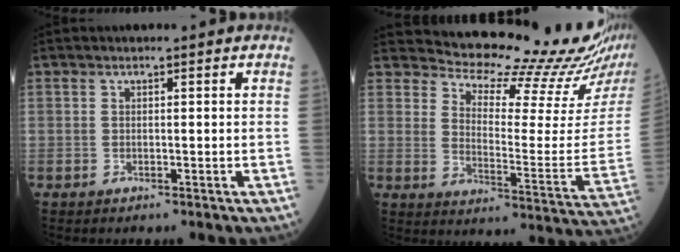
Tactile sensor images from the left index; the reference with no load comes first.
{"total": 19.5, "force": [18.5, 0.6, 5.9], "torque": [-0.096, -0.107, 0.223]}